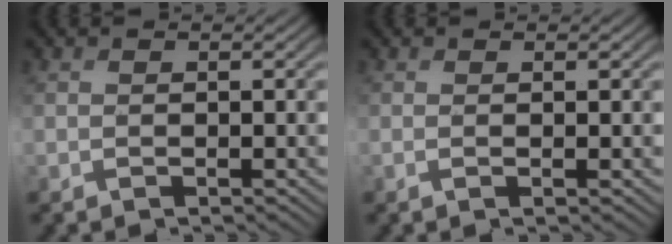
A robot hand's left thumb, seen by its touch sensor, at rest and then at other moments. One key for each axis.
{"total": 0.6, "fx": -0.1, "fy": -0.1, "fz": 0.6, "tx": -0.006, "ty": 0.003, "tz": -0.006}